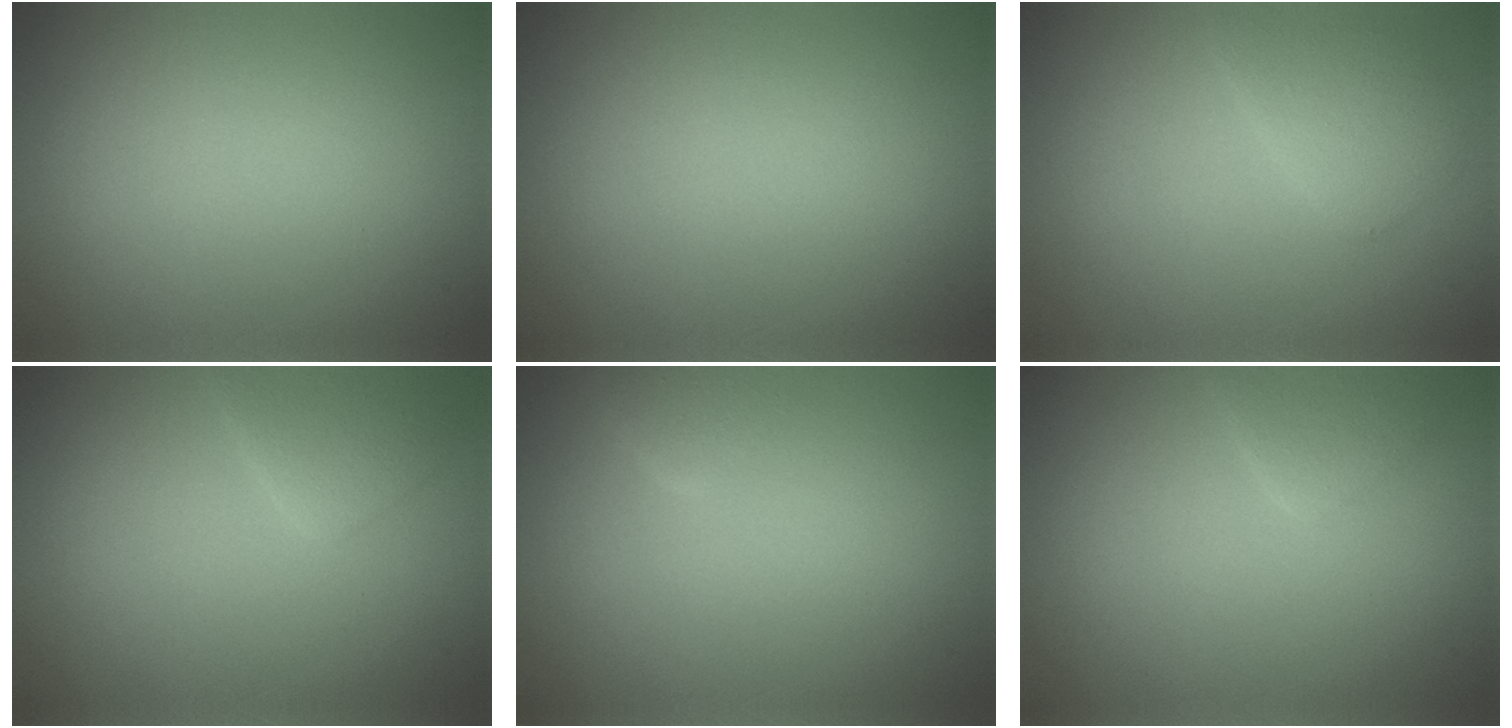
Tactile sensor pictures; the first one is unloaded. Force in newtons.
{"total": 0.0}
{"total": 2.1, "press": 2.1, "slide": 0.1}
{"total": 2.0, "press": 2.0, "slide": 0.0}
{"total": 1.7, "press": 1.7, "slide": 0.1}
{"total": 1.6, "press": 1.6, "slide": 0.1}